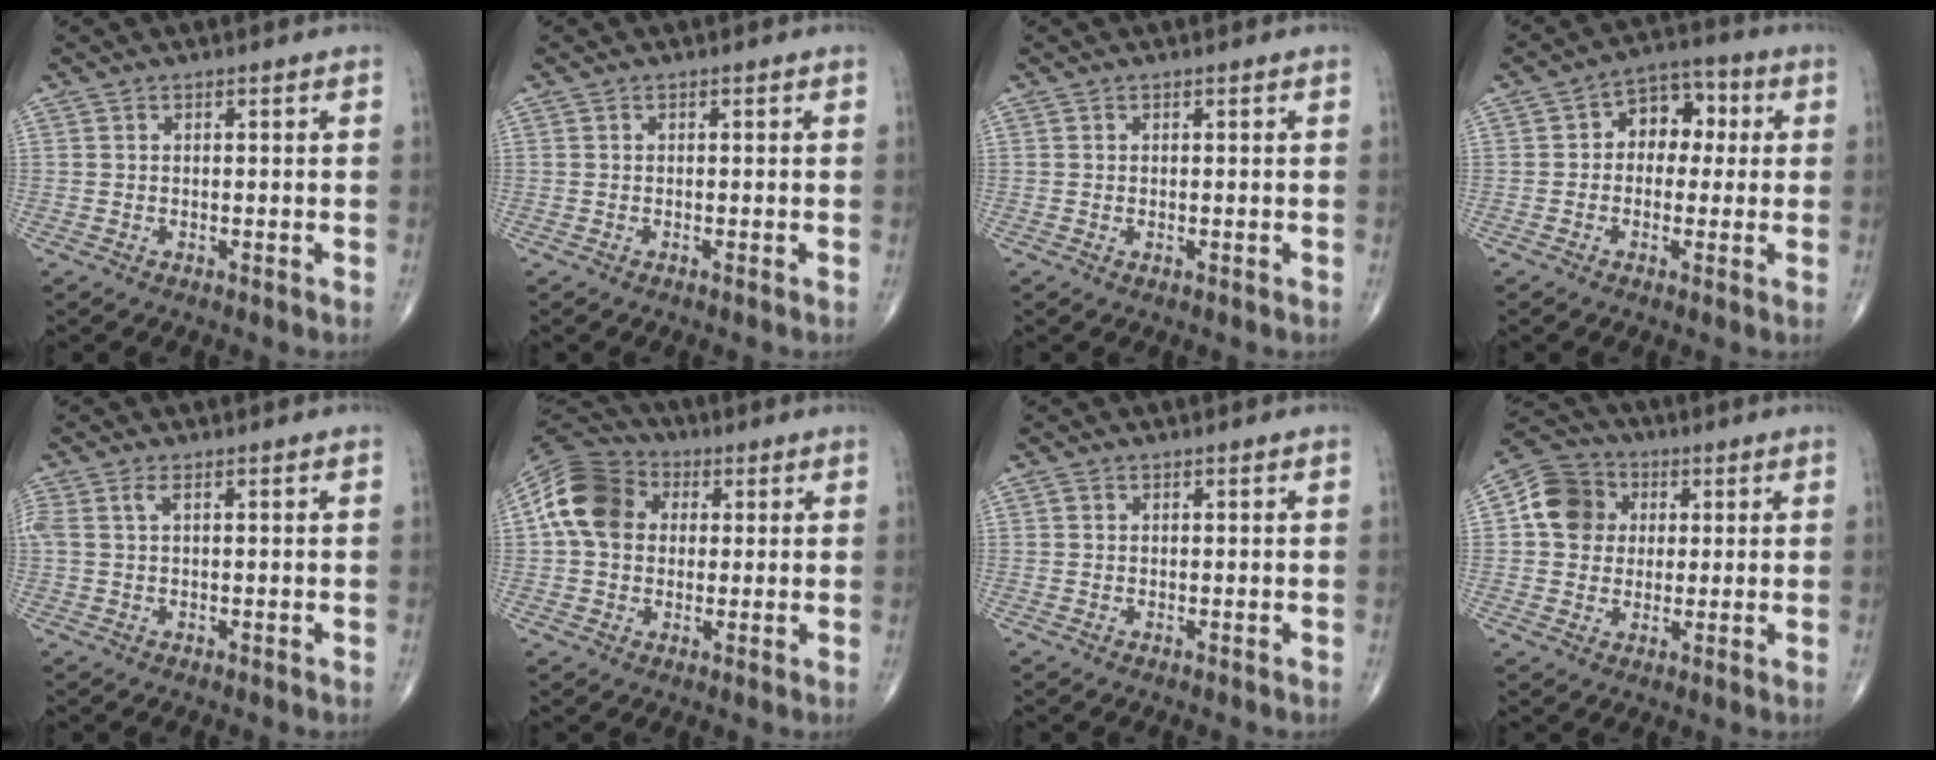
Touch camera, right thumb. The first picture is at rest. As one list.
[{"total": 0.0}, {"total": 0.0}, {"total": 8.3, "force": [0.9, 6.1, 5.6], "torque": [-0.036, 0.029, 0.001]}, {"total": 2.6, "force": [0.8, 1.0, 2.3], "torque": [-0.077, 0.017, 0.021]}, {"total": 13.3, "force": [2.2, 10.3, 8.0], "torque": [-0.139, 0.023, 0.027]}, {"total": 0.6, "force": [0.1, 0.5, 0.2], "torque": [-0.002, 0.001, 0.001]}, {"total": 9.7, "force": [1.7, 8.6, 4.1], "torque": [-0.053, 0.008, 0.018]}]